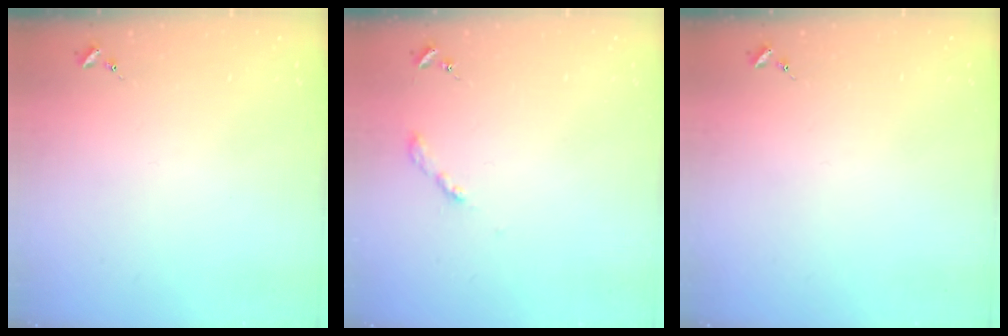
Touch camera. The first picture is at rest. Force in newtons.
{"total": 2.6, "press": 2.6, "slide": 0.3}
{"total": 0.0}